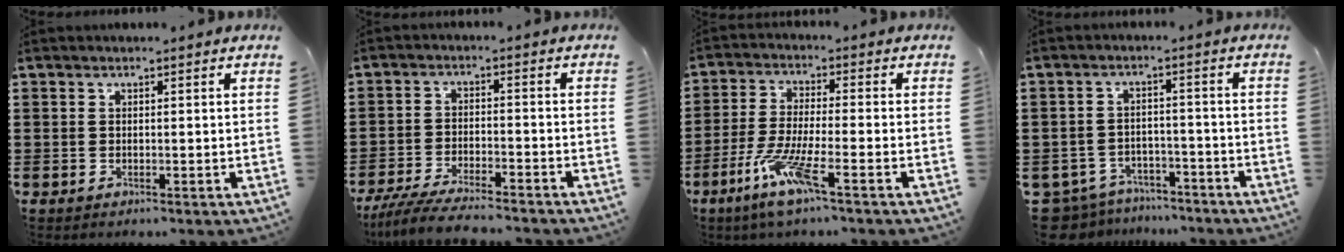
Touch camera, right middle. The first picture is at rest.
{"total": 5.9, "force": [-5.5, 0.4, 2.2], "torque": [-0.053, -0.009, -0.107]}
{"total": 7.9, "force": [-4.3, 1.0, 6.5], "torque": [-0.142, -0.010, -0.083]}
{"total": 5.2, "force": [-5.0, 1.3, 0.4], "torque": [-0.031, 0.005, -0.108]}